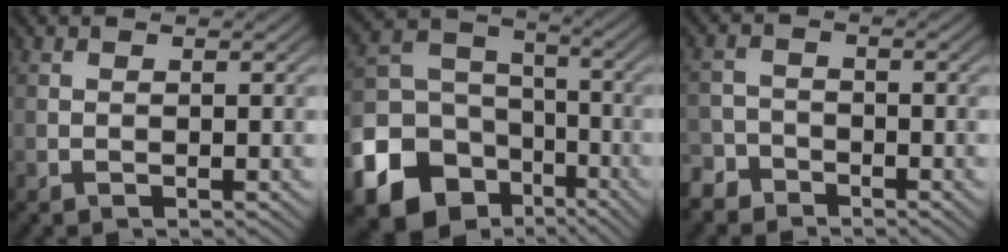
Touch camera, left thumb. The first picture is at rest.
{"total": 16.2, "force": [-7.7, 12.6, 6.7], "torque": [-0.205, -0.048, -0.138]}
{"total": 3.6, "force": [-3.0, 2.0, 0.6], "torque": [-0.010, 0.002, -0.067]}